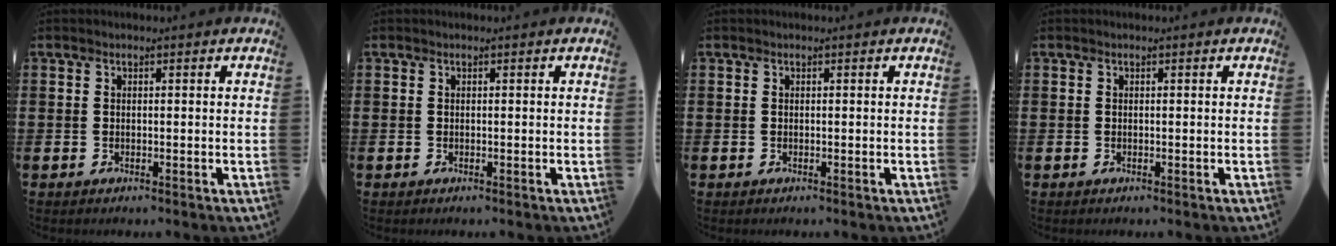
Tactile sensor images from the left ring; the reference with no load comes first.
{"total": 0.0}
{"total": 0.0}
{"total": 0.0}